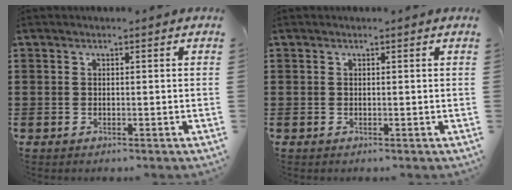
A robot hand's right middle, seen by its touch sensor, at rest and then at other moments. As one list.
[{"total": 0.0}]